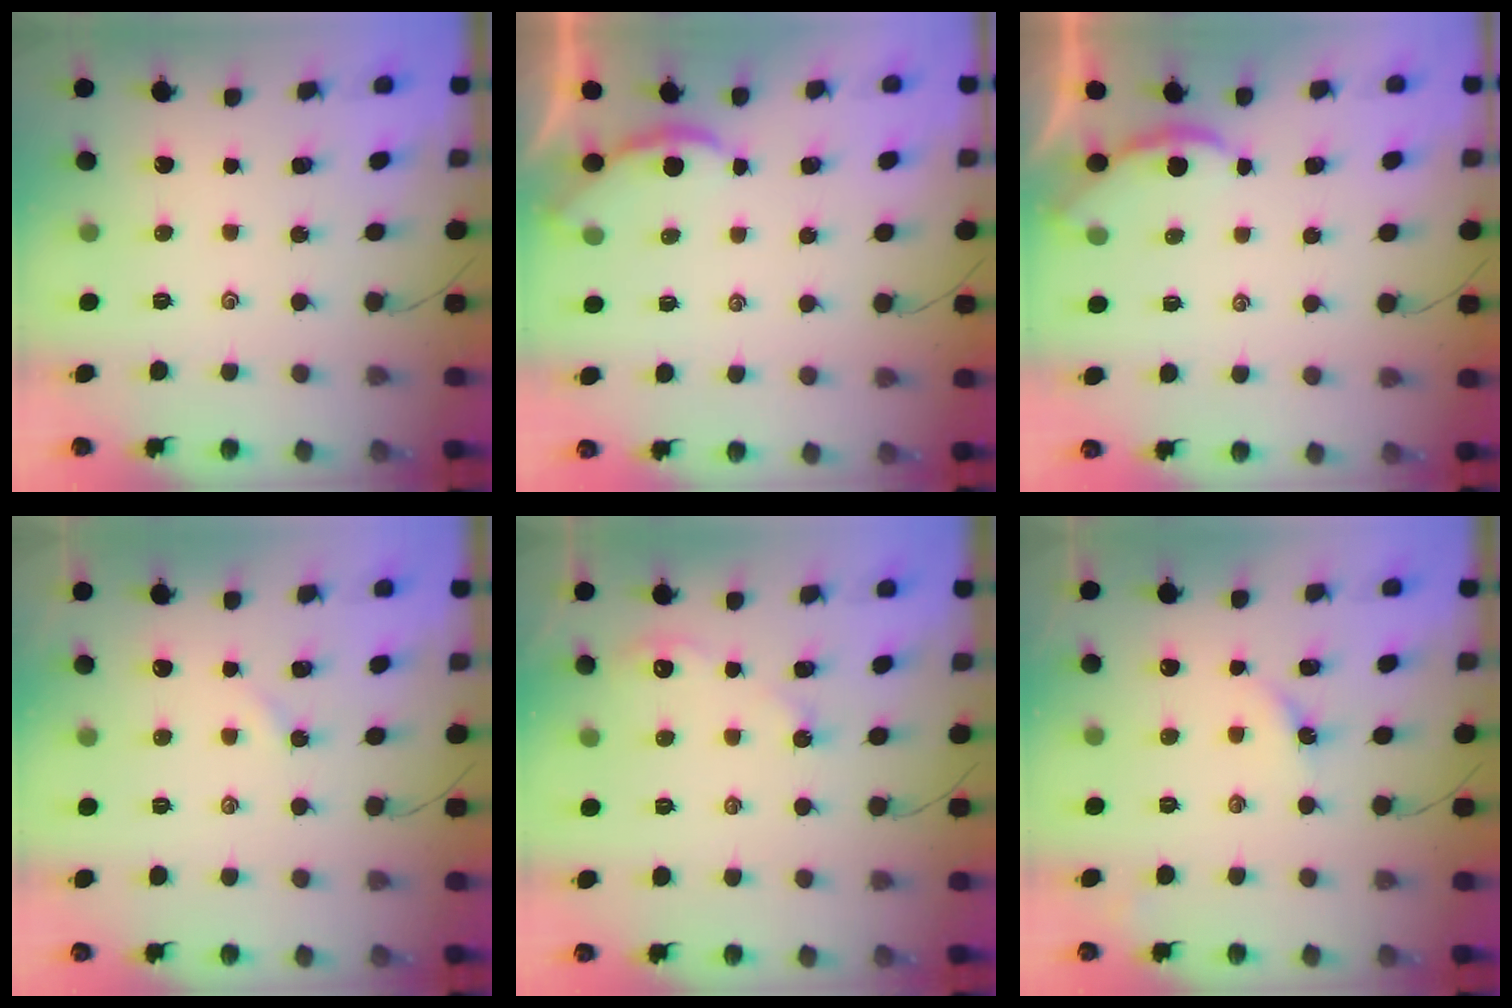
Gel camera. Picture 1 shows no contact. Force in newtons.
{"total": 1.6, "press": 1.6, "slide": 0.1}
{"total": 1.6, "press": 1.6, "slide": 0.1}
{"total": 2.2, "press": 2.2, "slide": 0.3}
{"total": 2.8, "press": 2.8, "slide": 0.4}
{"total": 2.6, "press": 2.6, "slide": 0.3}